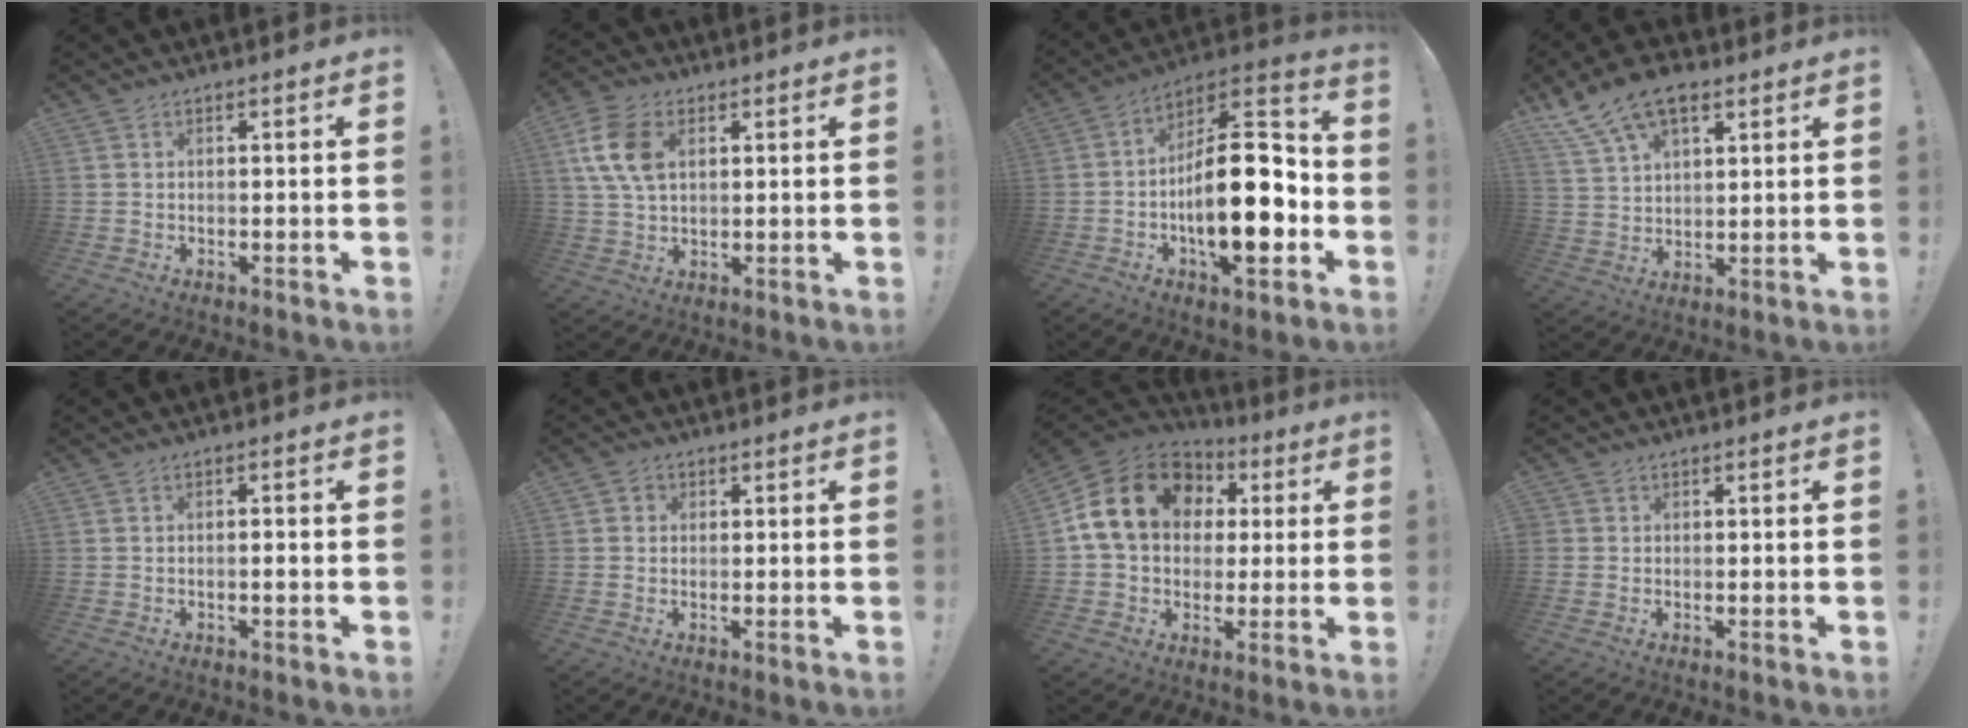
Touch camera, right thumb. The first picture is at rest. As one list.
[{"total": 12.0, "force": [3.7, 8.0, 8.2], "torque": [-0.160, 0.003, 0.072]}, {"total": 22.7, "force": [-4.4, 9.4, 20.2], "torque": [-0.334, 0.019, -0.069]}, {"total": 12.4, "force": [7.9, 6.4, 7.2], "torque": [-0.137, -0.032, 0.151]}, {"total": 1.4, "force": [-0.7, 0.0, 1.2], "torque": [-0.018, 0.002, -0.013]}, {"total": 2.1, "force": [0.1, 2.0, 0.6], "torque": [-0.007, 0.002, 0.002]}, {"total": 19.6, "force": [5.2, 14.8, 11.8], "torque": [-0.192, -0.005, 0.105]}, {"total": 1.0, "force": [0.0, 0.9, 0.2], "torque": [-0.009, 0.005, 0.002]}]